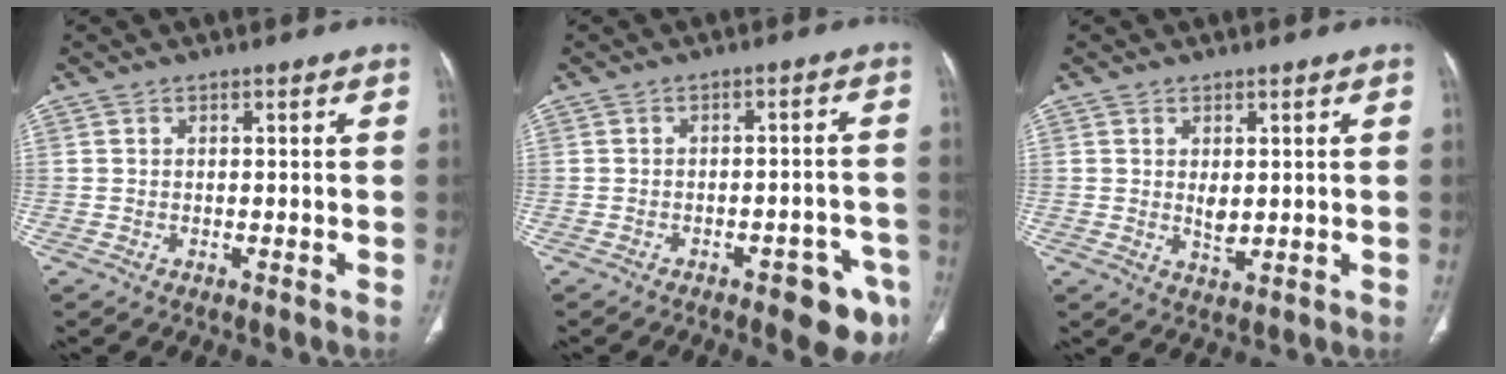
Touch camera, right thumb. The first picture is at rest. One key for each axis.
{"total": 9.4, "fx": -5.5, "fy": 3.6, "fz": 6.8, "tx": -0.061, "ty": 0.031, "tz": -0.066}
{"total": 2.8, "fx": 0.5, "fy": 1.5, "fz": 2.3, "tx": -0.035, "ty": -0.010, "tz": 0.014}